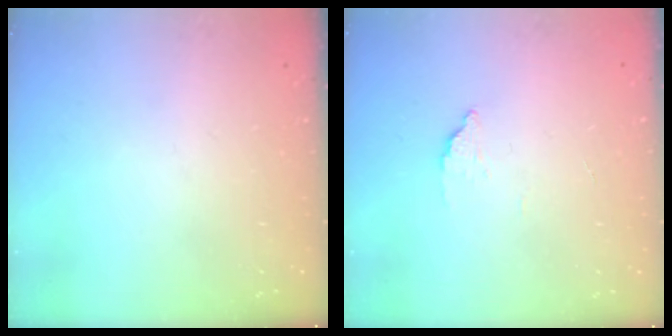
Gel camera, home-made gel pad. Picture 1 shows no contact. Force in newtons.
{"total": 2.2, "press": 2.2, "slide": 0.2}